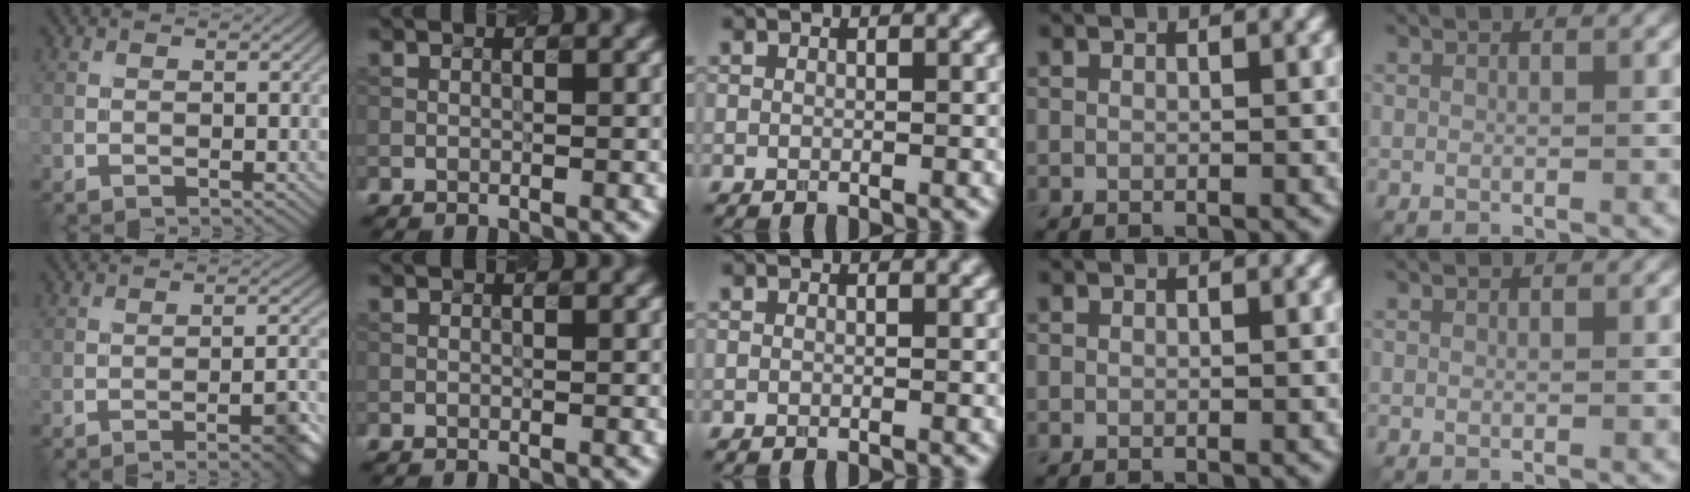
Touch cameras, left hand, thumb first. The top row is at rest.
{"thumb": {"total": 5.0, "force": [-2.8, 0.8, 4.1], "torque": [-0.051, 0.008, -0.041]}}